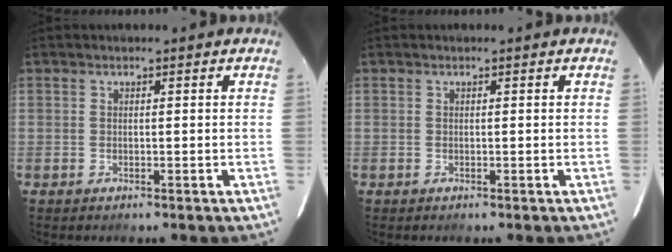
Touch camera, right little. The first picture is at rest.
{"total": 0.0}